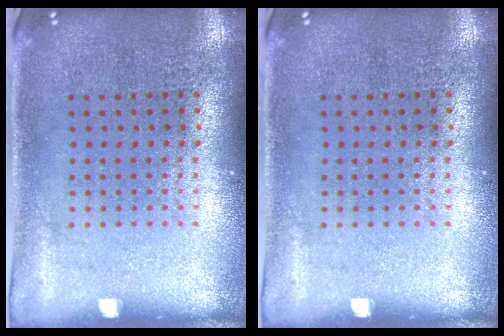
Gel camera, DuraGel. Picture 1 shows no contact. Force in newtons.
{"total": 0.0}